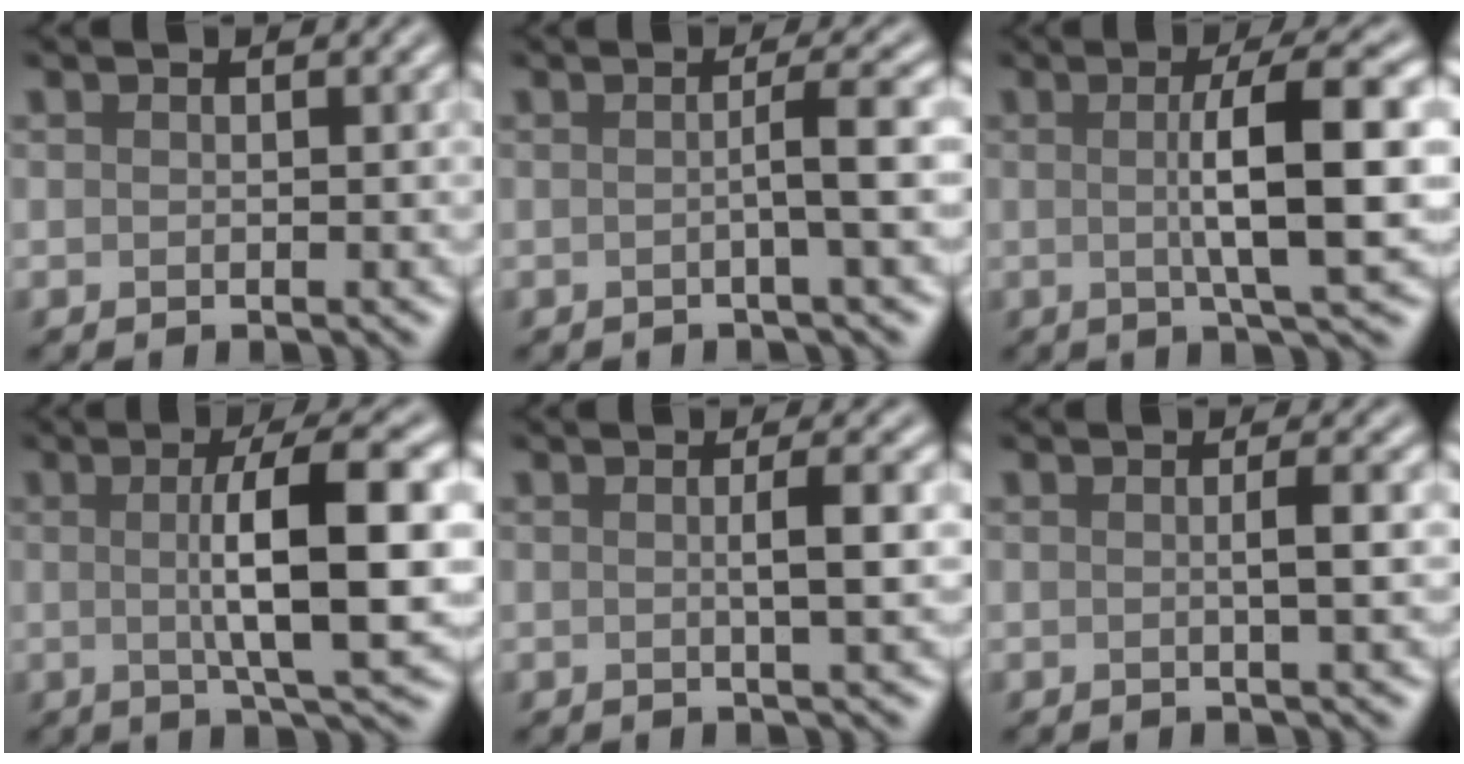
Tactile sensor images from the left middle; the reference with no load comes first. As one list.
[{"total": 2.8, "force": [-0.2, 0.5, 2.8], "torque": [-0.040, -0.001, -0.014]}, {"total": 7.8, "force": [0.4, 1.5, 7.6], "torque": [-0.111, 0.008, 0.004]}, {"total": 9.0, "force": [0.5, 2.0, 8.7], "torque": [-0.120, 0.003, 0.006]}, {"total": 2.7, "force": [0.1, 0.6, 2.6], "torque": [-0.036, 0.003, -0.003]}, {"total": 2.0, "force": [0.0, 0.4, 2.0], "torque": [-0.028, 0.004, -0.004]}]